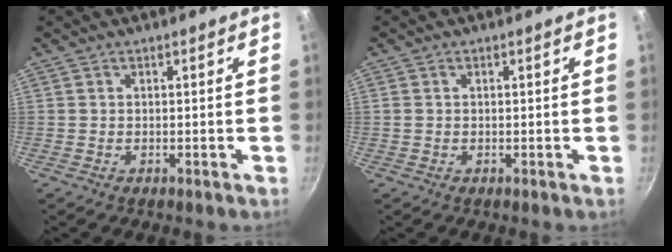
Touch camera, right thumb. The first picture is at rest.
{"total": 0.5, "force": [0.1, 0.4, 0.3], "torque": [-0.005, 0.003, 0.001]}